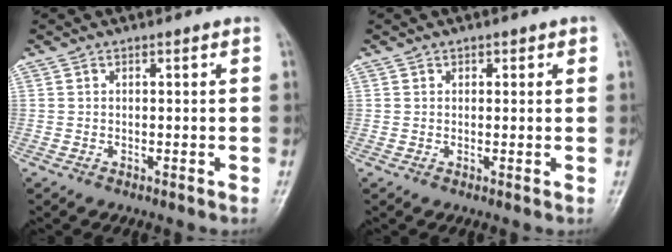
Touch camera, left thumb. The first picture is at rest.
{"total": 1.2, "force": [0.6, 1.0, 0.4], "torque": [0.010, -0.001, 0.003]}